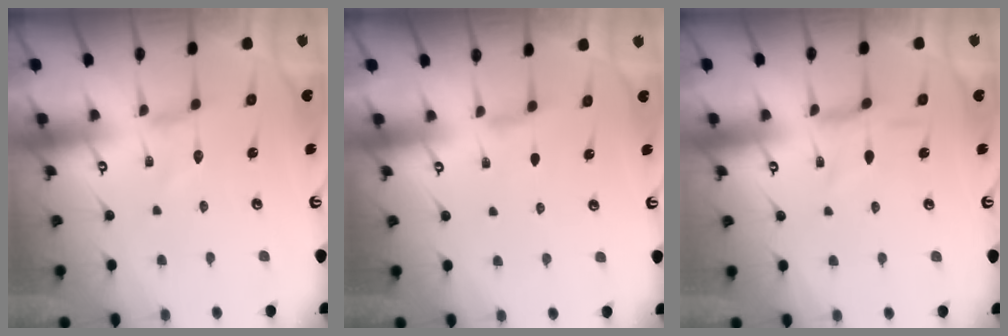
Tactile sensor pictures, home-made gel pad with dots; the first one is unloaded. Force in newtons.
{"total": 1.5, "press": 1.5, "slide": 0.3}
{"total": 0.8, "press": 0.7, "slide": 0.4}